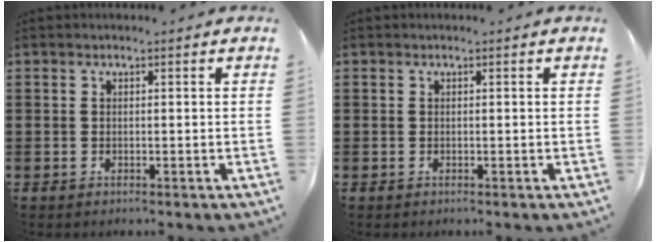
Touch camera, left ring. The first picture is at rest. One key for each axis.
{"total": 0.0}